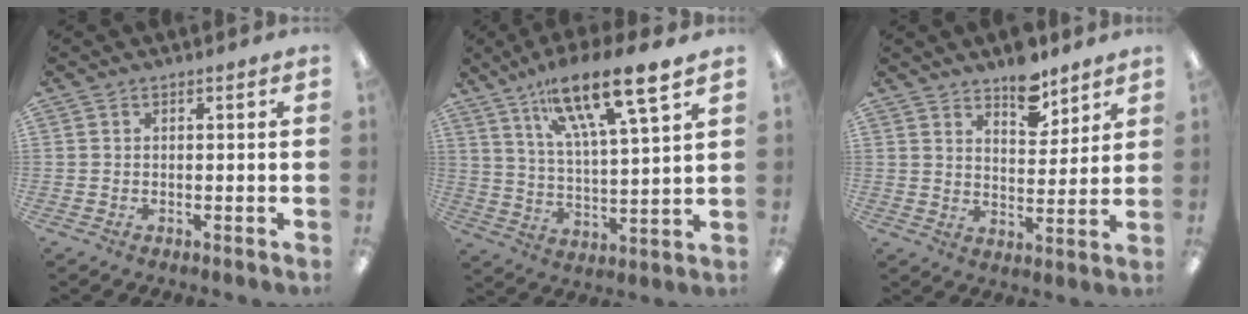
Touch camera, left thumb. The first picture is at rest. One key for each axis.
{"total": 15.6, "fx": 11.5, "fy": 2.7, "fz": 10.1, "tx": -0.176, "ty": -0.063, "tz": 0.186}
{"total": 8.3, "fx": 6.7, "fy": 3.8, "fz": 3.2, "tx": -0.029, "ty": -0.045, "tz": 0.115}